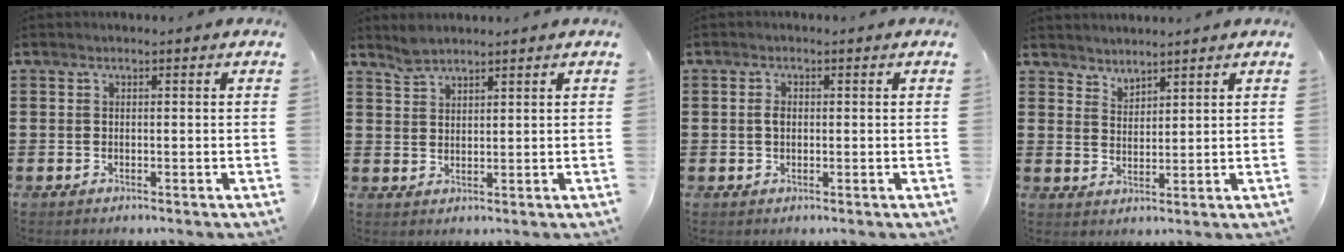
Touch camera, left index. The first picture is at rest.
{"total": 2.3, "force": [2.2, 0.6, 0.4], "torque": [-0.013, 0.002, 0.044]}
{"total": 1.5, "force": [0.1, 0.9, 1.2], "torque": [-0.026, 0.005, 0.000]}
{"total": 2.6, "force": [2.6, 0.4, -0.5], "torque": [0.001, -0.006, 0.050]}